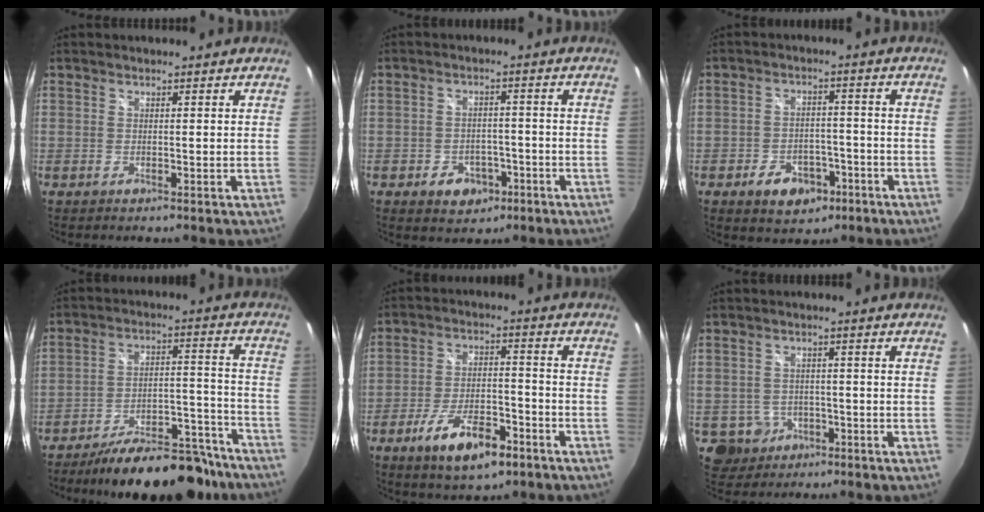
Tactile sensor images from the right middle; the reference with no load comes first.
{"total": 6.2, "force": [-3.3, 4.6, 2.5], "torque": [-0.060, 0.013, -0.030]}
{"total": 8.2, "force": [-4.6, 5.3, 4.1], "torque": [-0.090, 0.015, -0.054]}
{"total": 20.9, "force": [-17.5, 6.6, 9.4], "torque": [-0.145, 0.017, -0.227]}
{"total": 12.0, "force": [-7.0, 4.6, 8.6], "torque": [-0.168, -0.001, -0.111]}
{"total": 5.6, "force": [-2.1, 5.1, 1.0], "torque": [-0.035, 0.006, -0.021]}